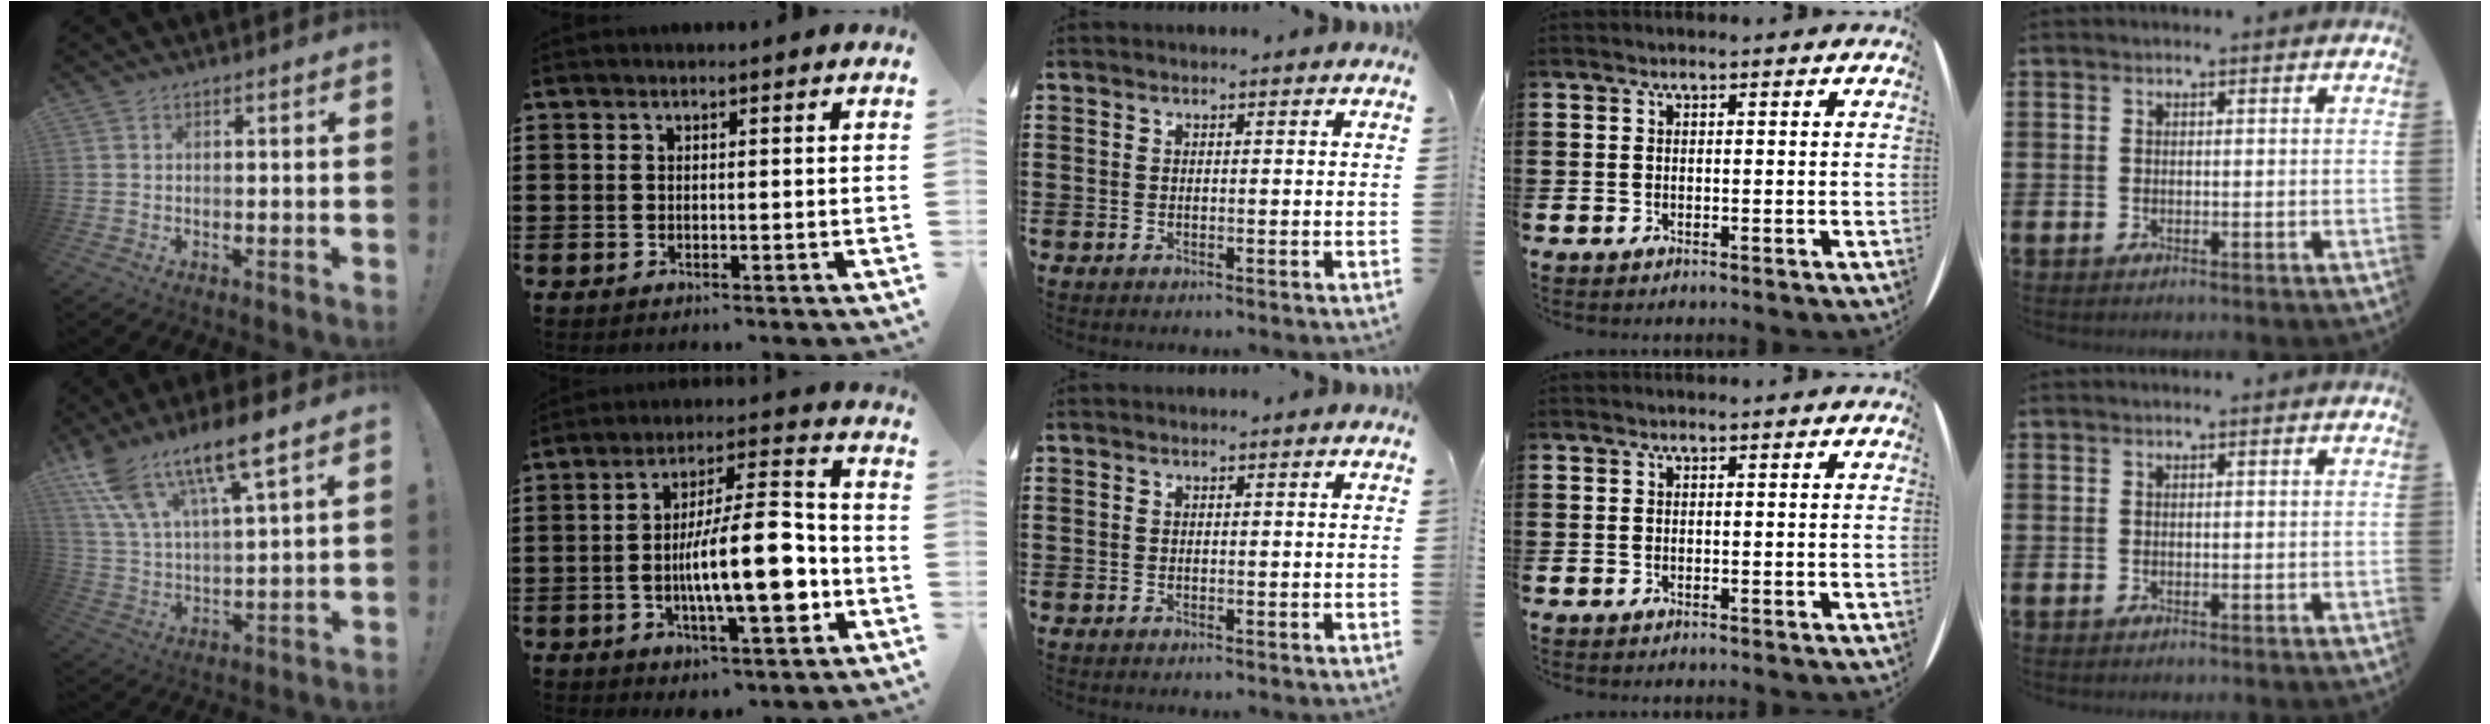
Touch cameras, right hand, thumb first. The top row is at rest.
{"thumb": {"total": 15.2, "force": [11.7, 3.3, 9.0], "torque": [-0.171, -0.080, 0.201]}, "index": {"total": 14.9, "force": [-3.8, 4.9, 13.6], "torque": [-0.216, -0.003, -0.065]}}